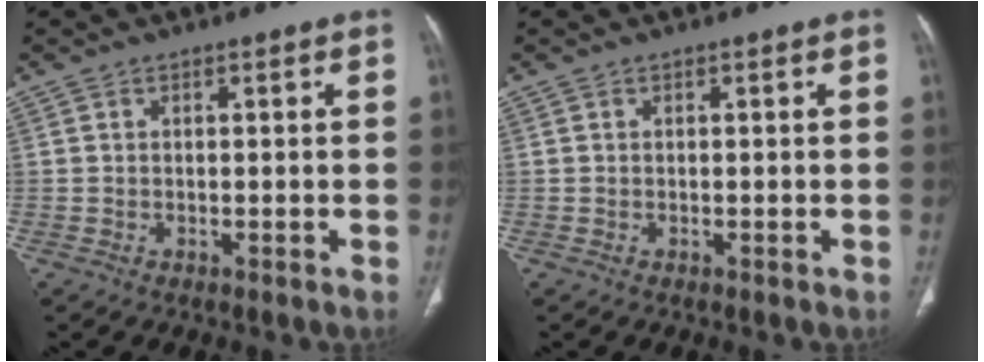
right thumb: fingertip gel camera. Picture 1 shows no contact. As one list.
[{"total": 0.0}]